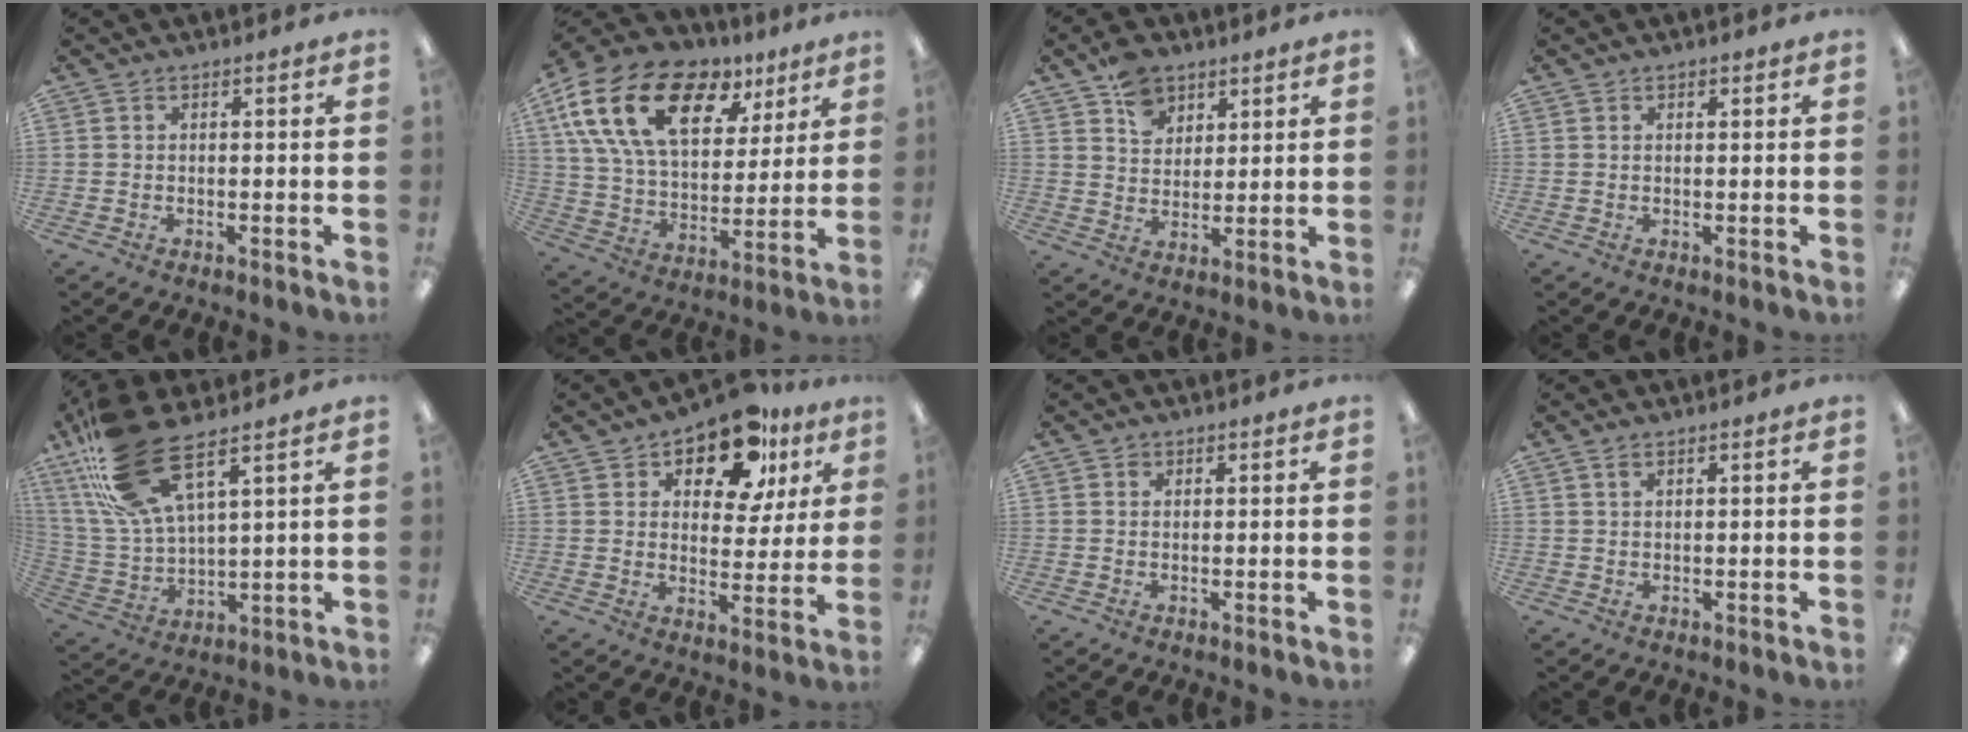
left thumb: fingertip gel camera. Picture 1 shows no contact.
{"total": 22.4, "force": [10.7, 13.0, 14.8], "torque": [-0.279, -0.037, 0.190]}
{"total": 8.7, "force": [5.5, 6.0, 2.9], "torque": [-0.040, -0.018, 0.102]}
{"total": 0.8, "force": [0.6, 0.5, 0.2], "torque": [-0.004, 0.002, 0.011]}
{"total": 20.1, "force": [12.6, 7.0, 13.9], "torque": [-0.290, -0.047, 0.225]}
{"total": 14.2, "force": [9.7, 6.9, 7.6], "torque": [-0.121, -0.047, 0.169]}
{"total": 1.1, "force": [0.6, 0.9, 0.4], "torque": [0.000, 0.001, 0.008]}
{"total": 1.4, "force": [0.9, 0.6, 0.8], "torque": [-0.020, 0.001, 0.017]}